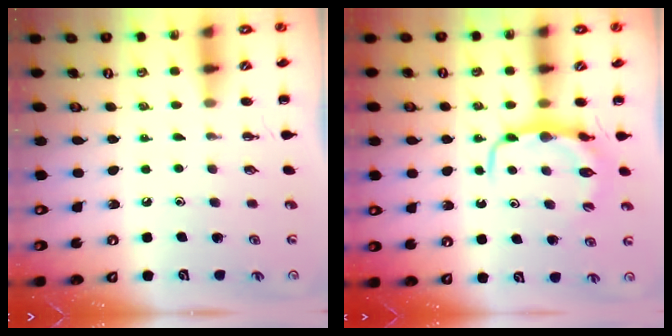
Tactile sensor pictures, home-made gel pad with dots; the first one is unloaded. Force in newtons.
{"total": 7.7, "press": 7.6, "slide": 1.2}